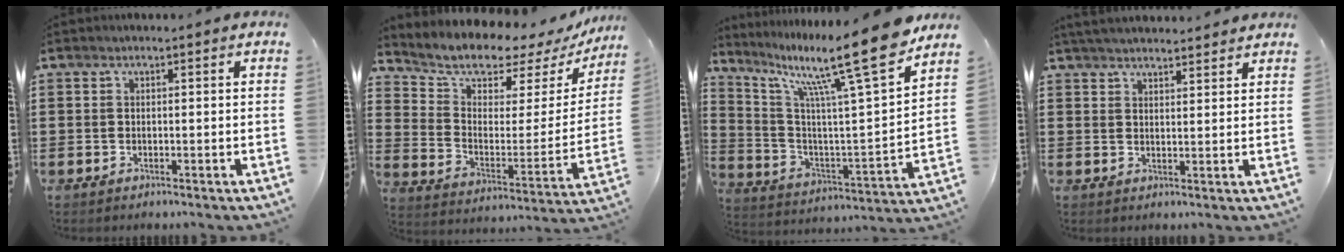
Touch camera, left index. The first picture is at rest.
{"total": 6.7, "force": [6.1, 2.2, 1.5], "torque": [-0.054, -0.056, 0.099]}
{"total": 16.4, "force": [11.8, 1.0, 11.3], "torque": [-0.219, -0.073, 0.183]}
{"total": 3.3, "force": [3.3, 0.4, 0.3], "torque": [-0.015, -0.004, 0.063]}